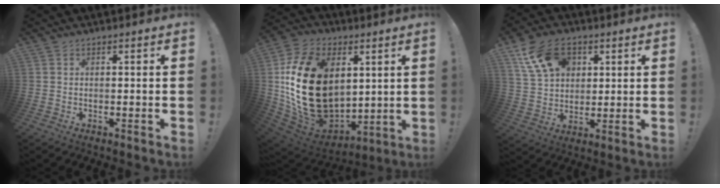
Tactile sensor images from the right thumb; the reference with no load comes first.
{"total": 29.8, "force": [3.9, 20.7, 21.1], "torque": [-0.415, -0.024, 0.093]}
{"total": 15.1, "force": [6.7, 10.9, 8.0], "torque": [-0.131, -0.019, 0.136]}